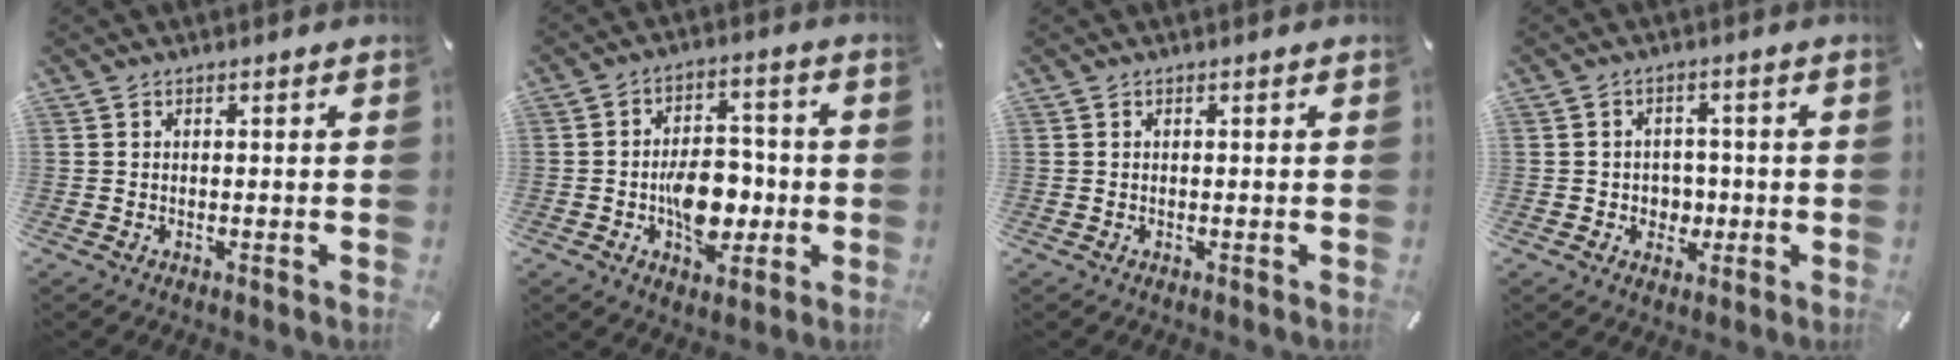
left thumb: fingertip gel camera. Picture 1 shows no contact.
{"total": 10.8, "force": [-2.8, 6.9, 7.9], "torque": [-0.131, 0.013, -0.045]}
{"total": 0.0}
{"total": 4.4, "force": [-0.6, 4.2, 1.3], "torque": [-0.015, 0.002, -0.014]}